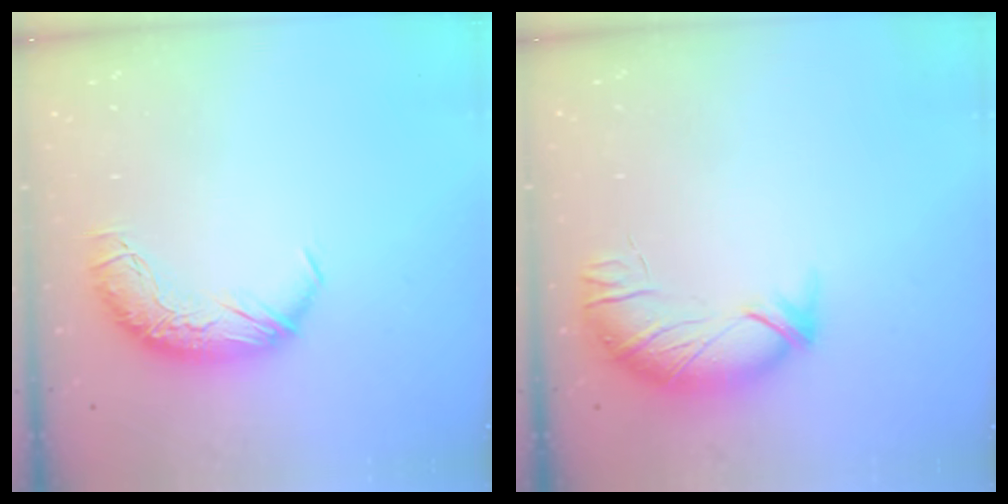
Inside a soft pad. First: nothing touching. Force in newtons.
{"total": 3.8, "press": 3.0, "slide": 2.4}